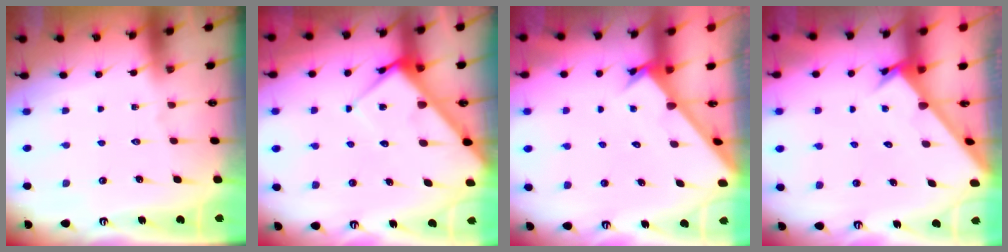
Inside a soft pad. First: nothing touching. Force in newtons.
{"total": 6.8, "press": 6.8, "slide": 0.6}
{"total": 2.4, "press": 2.4, "slide": 0.1}
{"total": 2.7, "press": 2.7, "slide": 0.2}